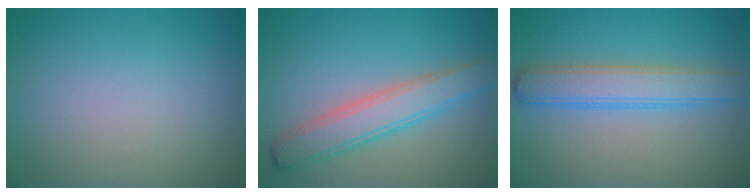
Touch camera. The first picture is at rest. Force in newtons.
{"total": 4.4, "press": 4.4, "slide": 0.2}
{"total": 4.3, "press": 4.3, "slide": 0.2}